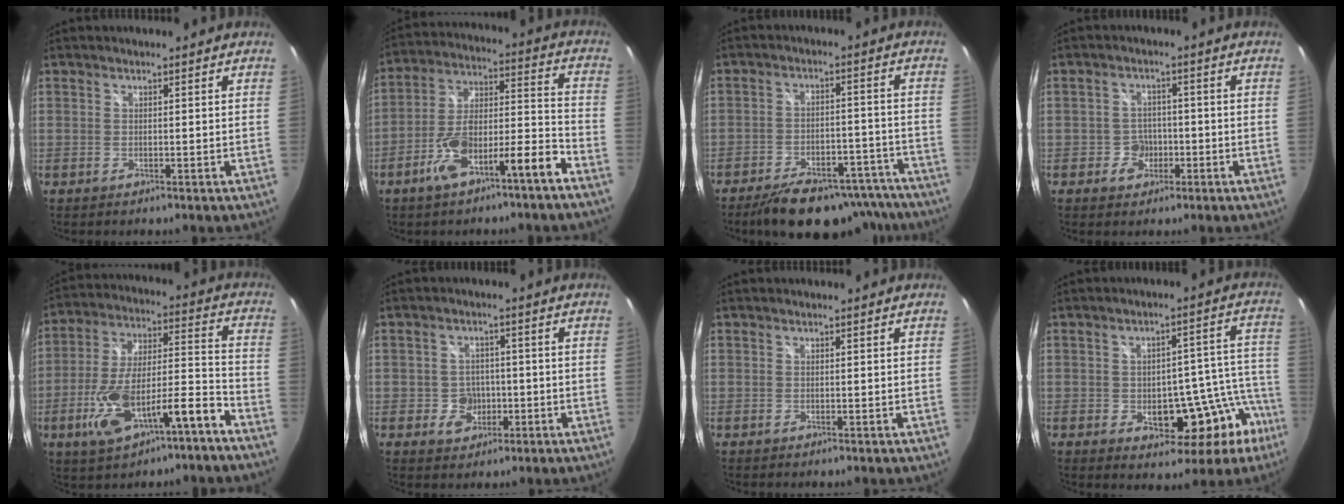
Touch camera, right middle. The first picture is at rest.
{"total": 13.1, "force": [-8.0, 2.7, 10.0], "torque": [-0.175, 0.016, -0.131]}
{"total": 18.5, "force": [-14.9, 7.5, 8.1], "torque": [-0.145, 0.012, -0.189]}
{"total": 3.9, "force": [-1.5, 3.5, 0.7], "torque": [-0.018, 0.009, -0.020]}
{"total": 17.2, "force": [-9.6, 4.9, 13.4], "torque": [-0.252, -0.006, -0.157]}
{"total": 4.7, "force": [-1.4, 4.3, 1.3], "torque": [-0.030, 0.008, -0.012]}
{"total": 0.0}
{"total": 15.1, "force": [-7.2, 8.7, 10.1], "torque": [-0.116, 0.018, -0.078]}